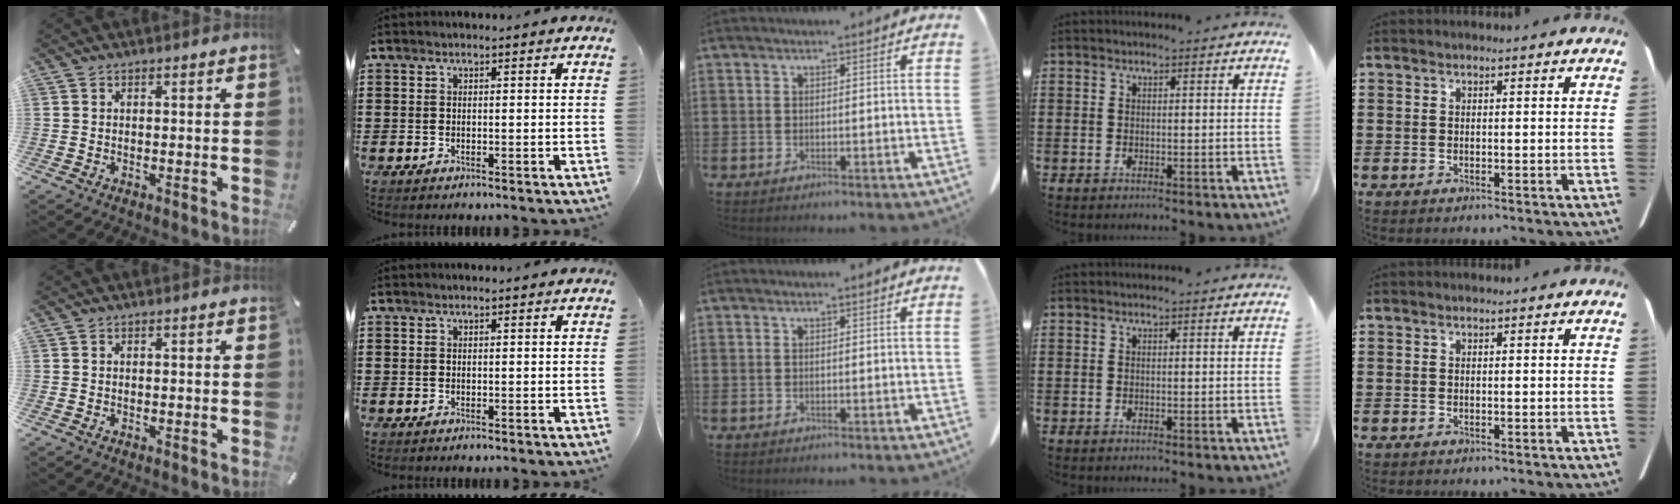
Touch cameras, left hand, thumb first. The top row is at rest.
{}